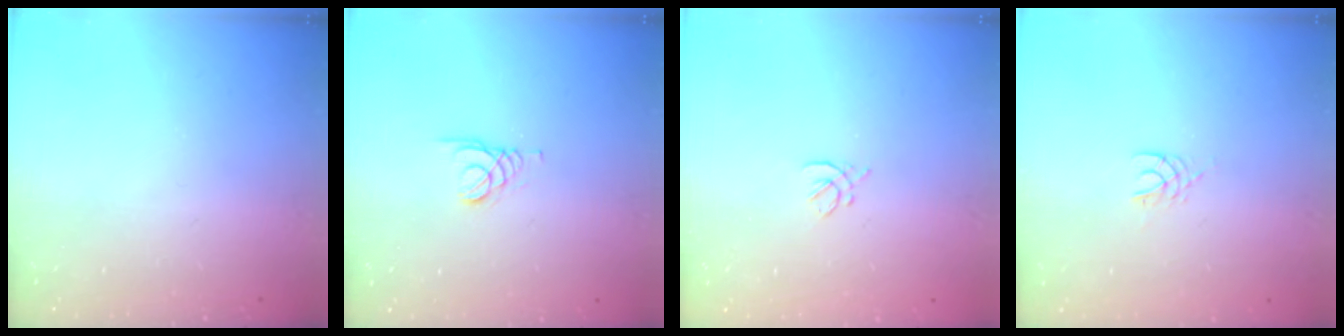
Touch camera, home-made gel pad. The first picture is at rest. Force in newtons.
{"total": 1.4, "press": 1.4, "slide": 0.2}
{"total": 2.1, "press": 2.0, "slide": 0.7}
{"total": 2.5, "press": 2.5, "slide": 0.4}